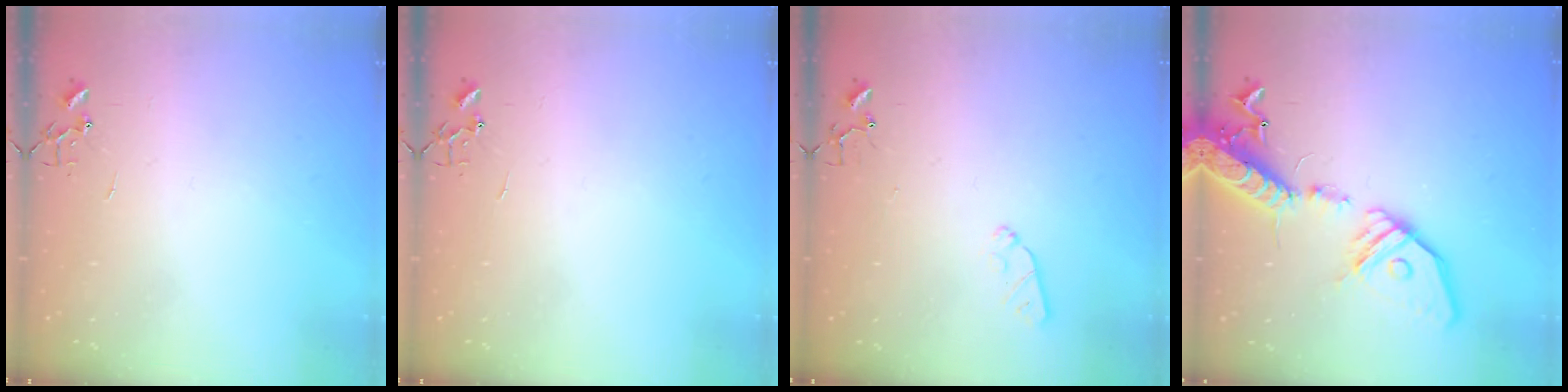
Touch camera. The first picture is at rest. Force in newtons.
{"total": 0.0}
{"total": 5.2, "press": 5.1, "slide": 0.7}
{"total": 19.7, "press": 19.4, "slide": 3.9}